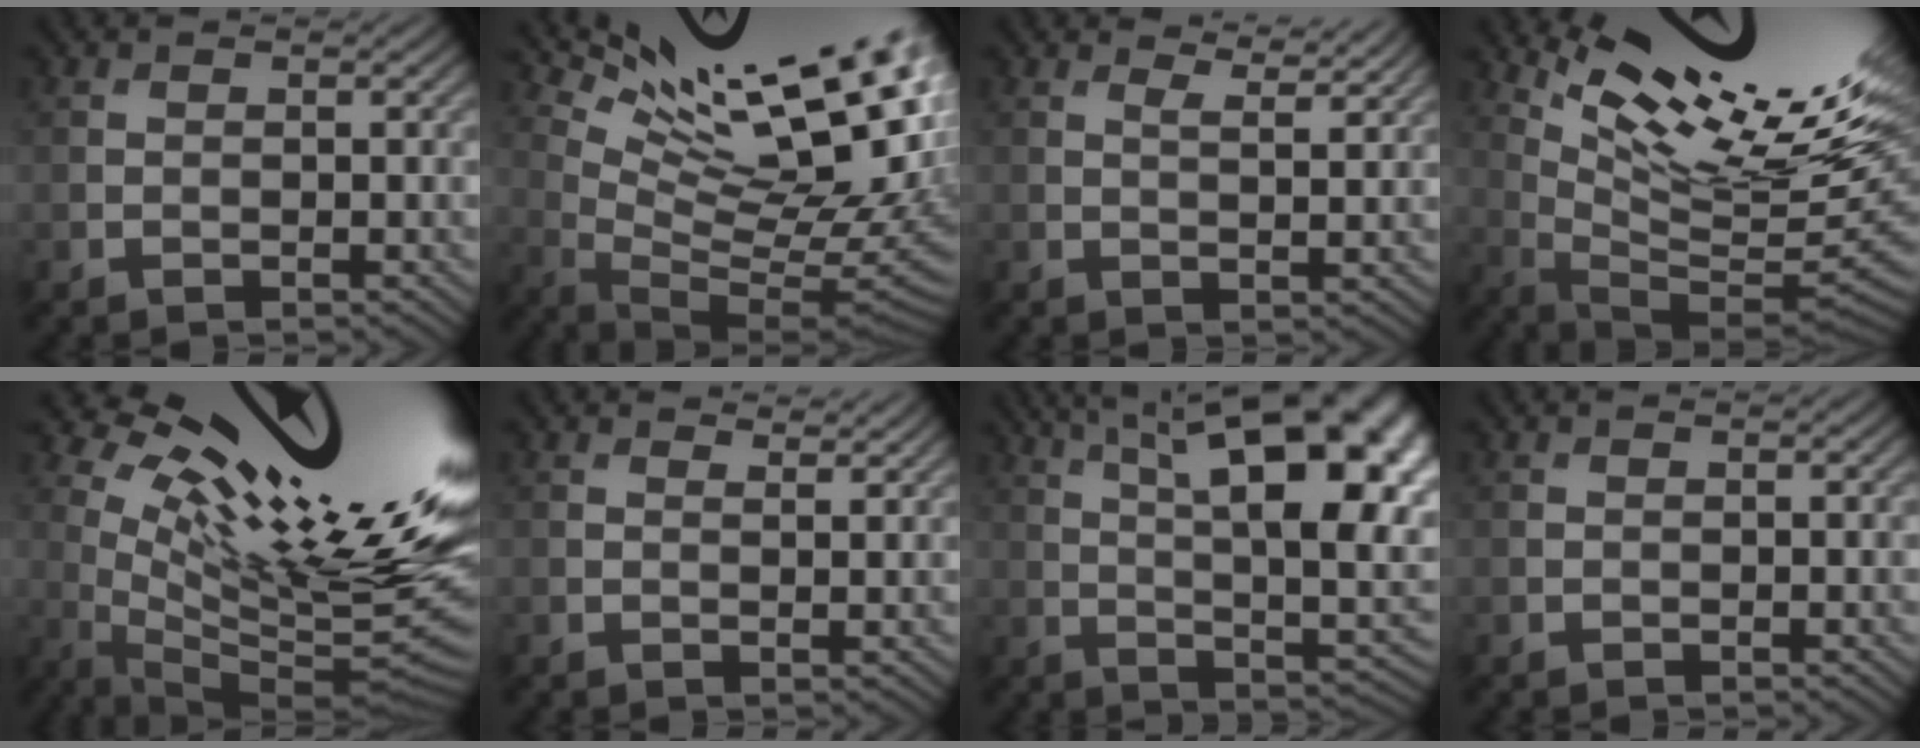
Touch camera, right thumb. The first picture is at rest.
{"total": 18.3, "force": [9.6, 5.4, 14.6], "torque": [-0.231, 0.009, 0.163]}
{"total": 3.5, "force": [3.0, 0.5, 1.6], "torque": [-0.027, -0.009, 0.048]}
{"total": 17.7, "force": [10.1, 4.3, 13.9], "torque": [-0.223, 0.000, 0.173]}
{"total": 19.5, "force": [8.4, 4.5, 17.0], "torque": [-0.278, 0.010, 0.148]}
{"total": 2.2, "force": [2.0, 0.4, 0.8], "torque": [-0.018, -0.005, 0.032]}
{"total": 21.8, "force": [8.5, 8.5, 18.2], "torque": [-0.265, 0.056, 0.133]}
{"total": 0.0}